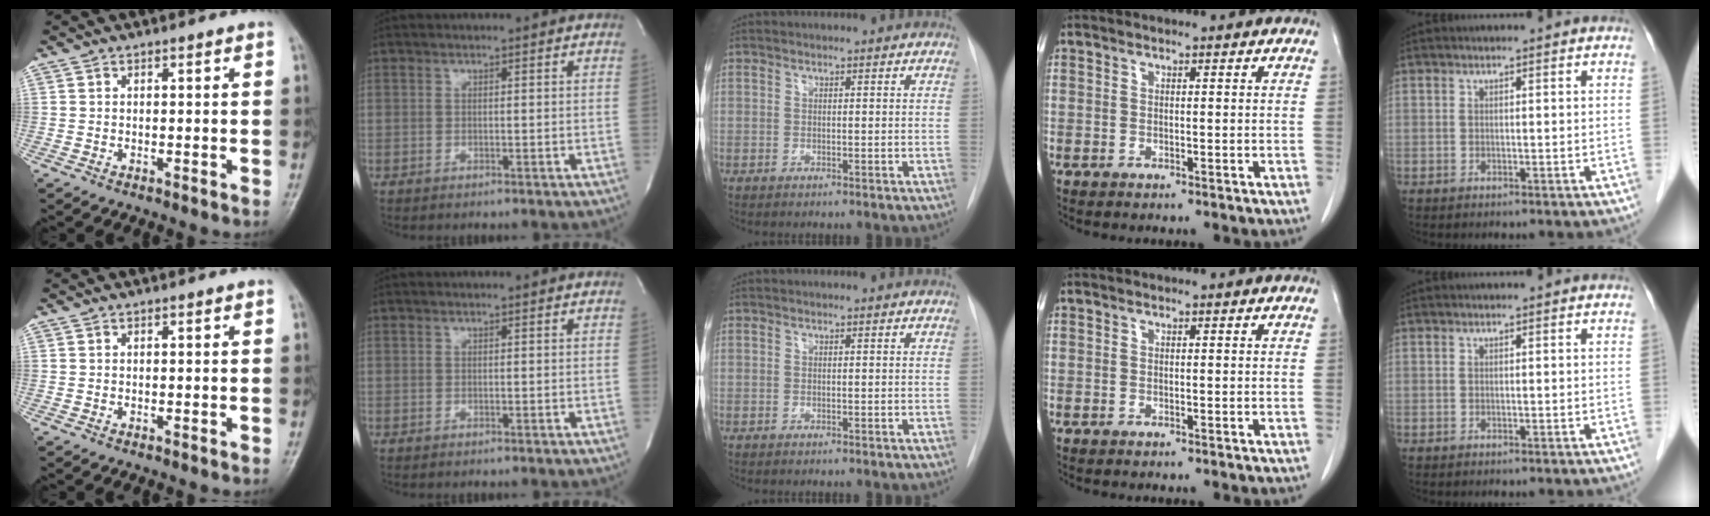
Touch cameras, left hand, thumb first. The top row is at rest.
{}